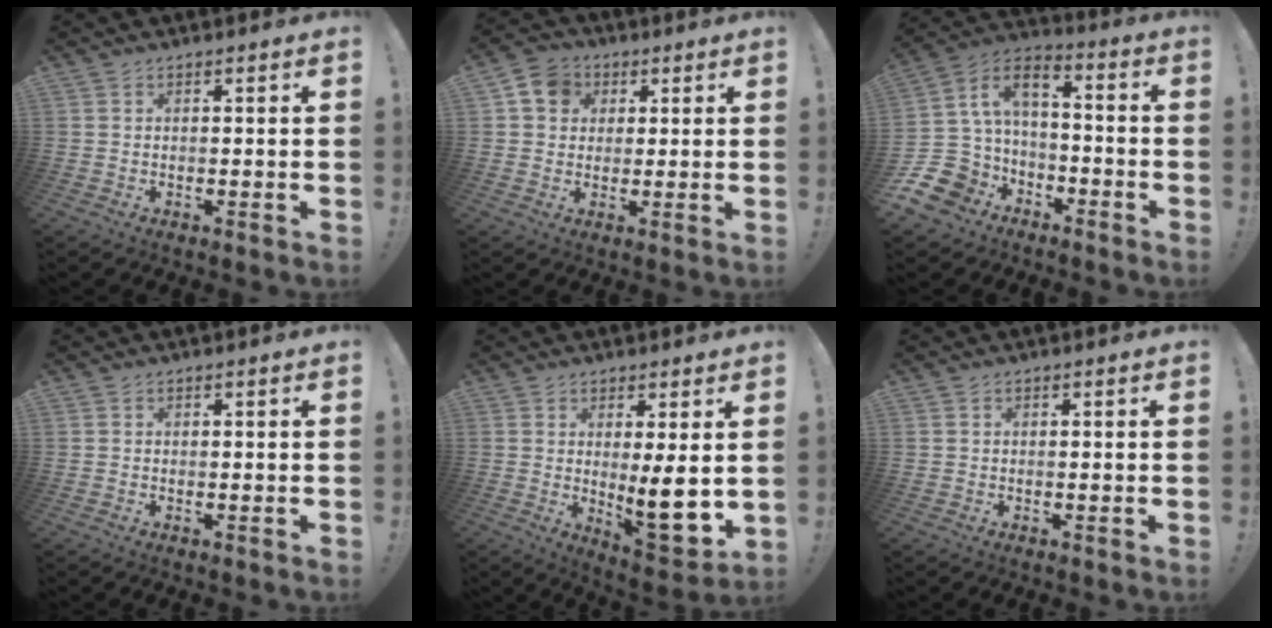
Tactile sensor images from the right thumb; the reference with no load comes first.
{"total": 8.8, "force": [2.6, 7.6, 3.6], "torque": [-0.053, 0.003, 0.055]}
{"total": 10.9, "force": [-5.1, 8.4, 4.8], "torque": [-0.092, 0.034, -0.087]}
{"total": 0.0}
{"total": 10.2, "force": [1.0, 2.7, 9.9], "torque": [-0.136, -0.030, 0.020]}
{"total": 0.6, "force": [0.0, 0.6, 0.0], "torque": [-0.008, 0.007, 0.001]}